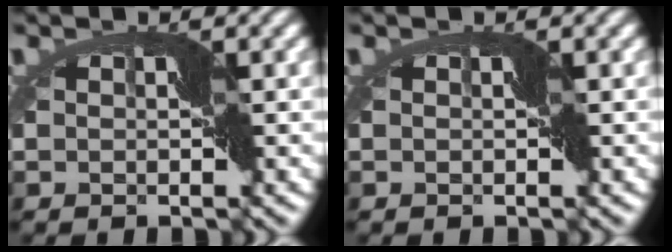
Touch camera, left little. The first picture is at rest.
{"total": 0.0}